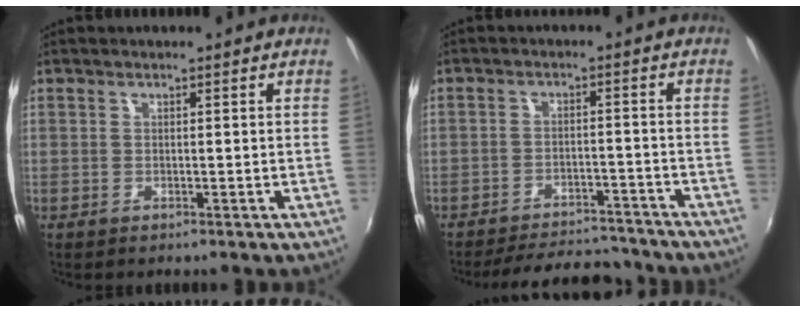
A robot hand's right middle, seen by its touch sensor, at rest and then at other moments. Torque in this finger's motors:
{"motor_torque": [0.91, -1.23, 0.19, 0.05]}